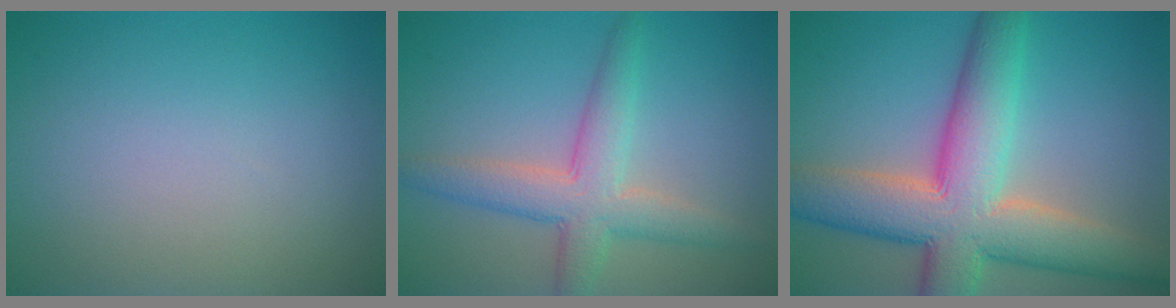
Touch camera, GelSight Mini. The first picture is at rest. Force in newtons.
{"total": 4.8, "press": 4.8, "slide": 0.1}
{"total": 10.9, "press": 10.9, "slide": 0.9}